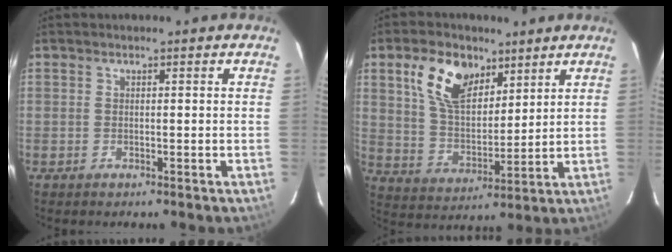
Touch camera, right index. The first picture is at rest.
{"total": 12.7, "force": [7.0, 7.1, 7.9], "torque": [-0.152, 0.019, 0.135]}